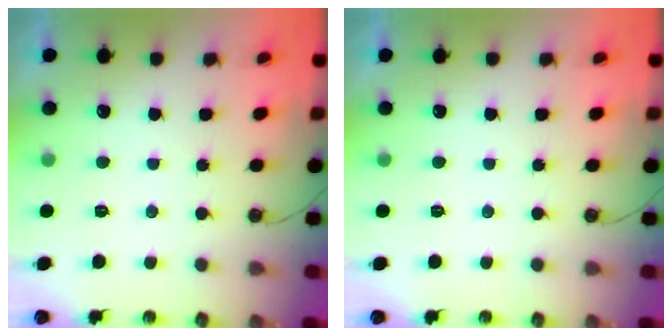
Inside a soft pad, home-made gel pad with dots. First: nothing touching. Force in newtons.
{"total": 0.0}